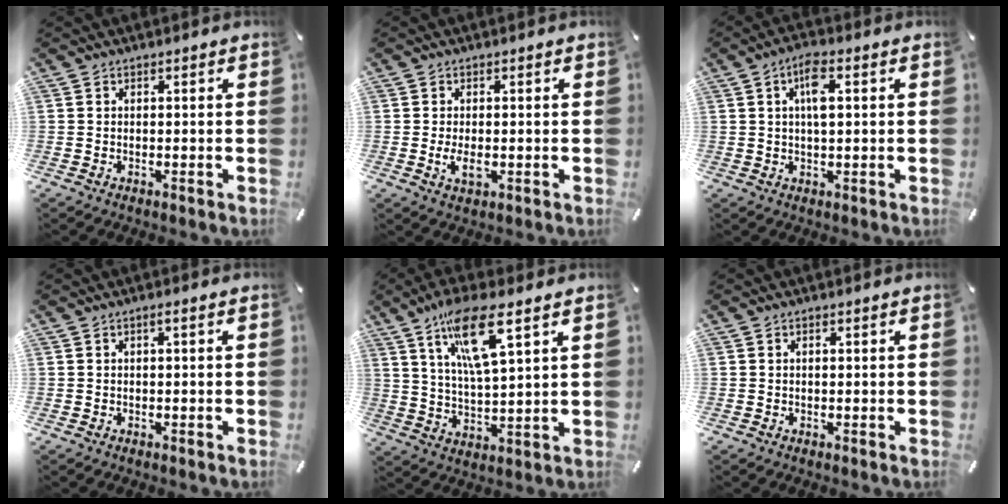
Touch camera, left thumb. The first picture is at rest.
{"total": 3.7, "force": [-0.5, 1.8, 3.1], "torque": [-0.069, -0.010, -0.015]}
{"total": 6.0, "force": [1.6, 2.2, 5.4], "torque": [-0.102, 0.007, 0.024]}
{"total": 1.0, "force": [-0.1, 0.1, 1.0], "torque": [-0.016, -0.001, -0.002]}
{"total": 13.5, "force": [7.4, 3.2, 10.8], "torque": [-0.213, -0.010, 0.126]}
{"total": 0.6, "force": [0.1, 0.3, 0.5], "torque": [-0.010, 0.002, 0.001]}